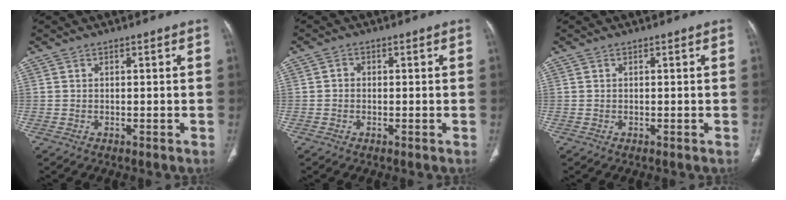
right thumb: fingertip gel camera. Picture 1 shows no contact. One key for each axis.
{"total": 0.8, "fx": -0.1, "fy": 0.8, "fz": 0.3, "tx": 0.001, "ty": 0.002, "tz": -0.003}
{"total": 0.0}